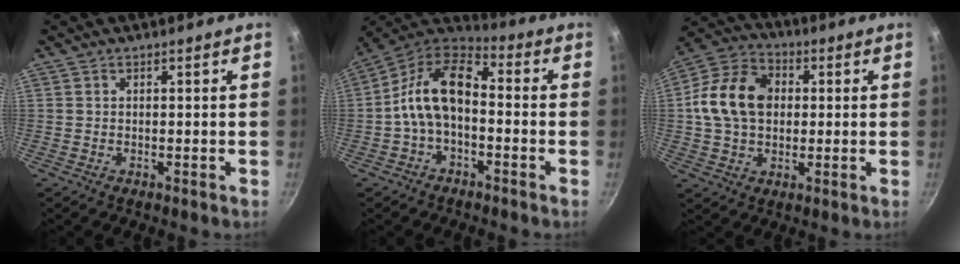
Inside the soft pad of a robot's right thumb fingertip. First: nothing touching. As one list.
[{"total": 12.9, "force": [-1.8, 7.6, 10.2], "torque": [-0.178, 0.048, -0.050]}, {"total": 14.3, "force": [1.3, 10.8, 9.3], "torque": [-0.146, 0.018, 0.007]}]